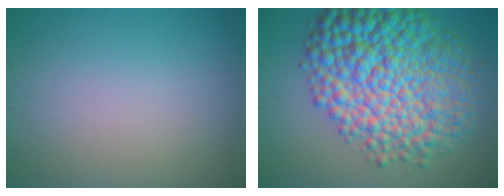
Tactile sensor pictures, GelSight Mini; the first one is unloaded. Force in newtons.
{"total": 13.0, "press": 13.0, "slide": 0.1}